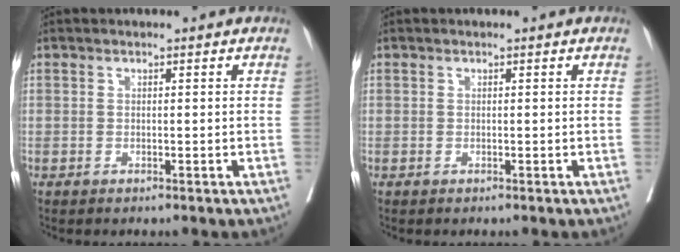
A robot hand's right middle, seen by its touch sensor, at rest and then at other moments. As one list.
[{"total": 0.0}]